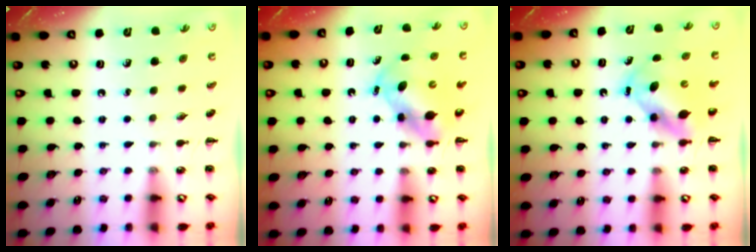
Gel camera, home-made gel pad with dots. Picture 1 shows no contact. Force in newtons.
{"total": 5.6, "press": 5.5, "slide": 0.8}
{"total": 5.9, "press": 5.8, "slide": 1.1}